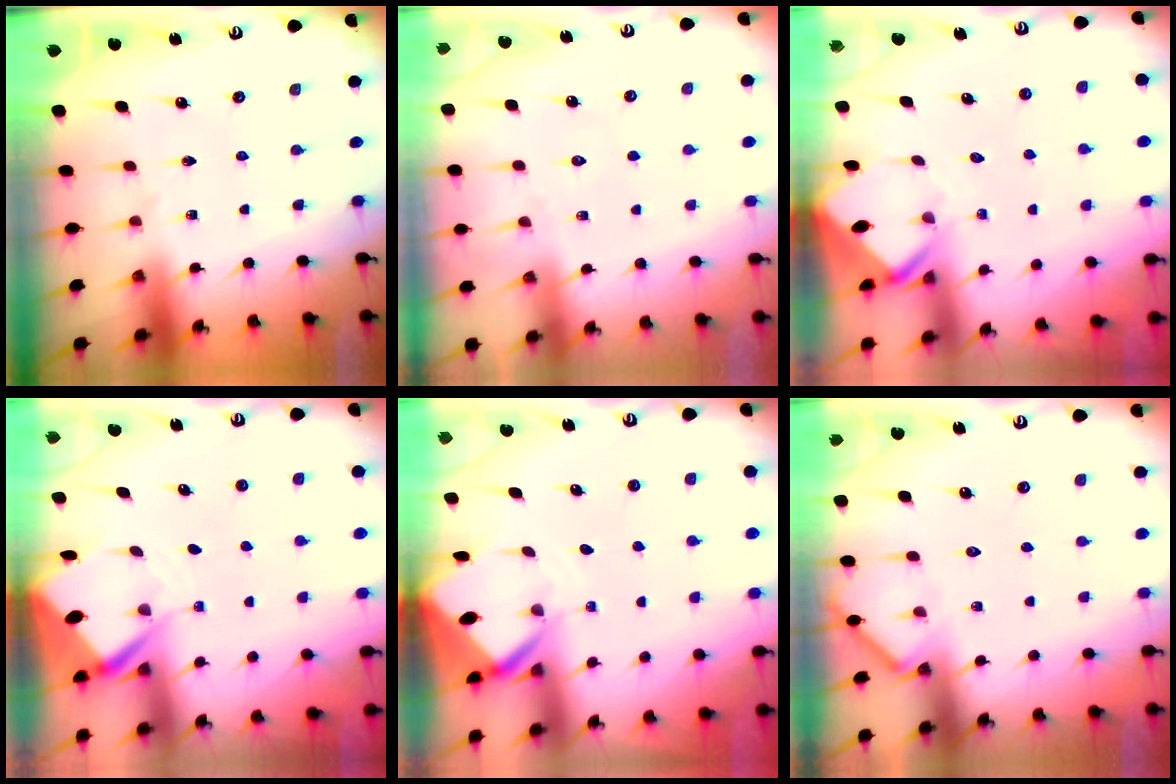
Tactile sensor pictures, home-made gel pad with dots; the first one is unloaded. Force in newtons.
{"total": 5.4, "press": 5.3, "slide": 0.6}
{"total": 2.9, "press": 2.9, "slide": 0.2}
{"total": 4.0, "press": 4.0, "slide": 0.1}
{"total": 3.9, "press": 3.9, "slide": 0.3}
{"total": 2.8, "press": 2.8, "slide": 0.4}